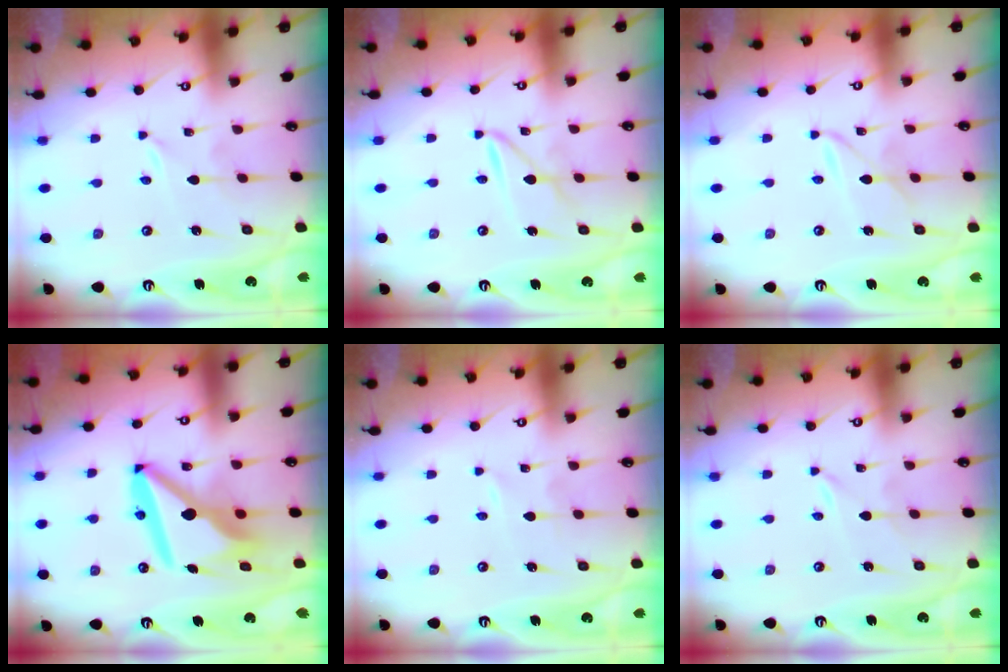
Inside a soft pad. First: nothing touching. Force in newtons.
{"total": 3.9, "press": 3.8, "slide": 0.3}
{"total": 3.5, "press": 3.5, "slide": 0.3}
{"total": 13.9, "press": 13.8, "slide": 1.5}
{"total": 0.7, "press": 0.7, "slide": 0.1}
{"total": 0.0}